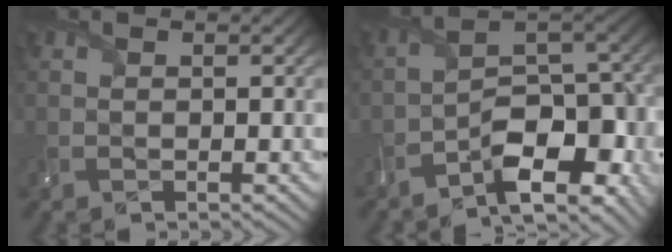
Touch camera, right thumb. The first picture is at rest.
{"total": 12.8, "force": [-6.3, 5.4, 9.7], "torque": [-0.147, -0.013, -0.104]}